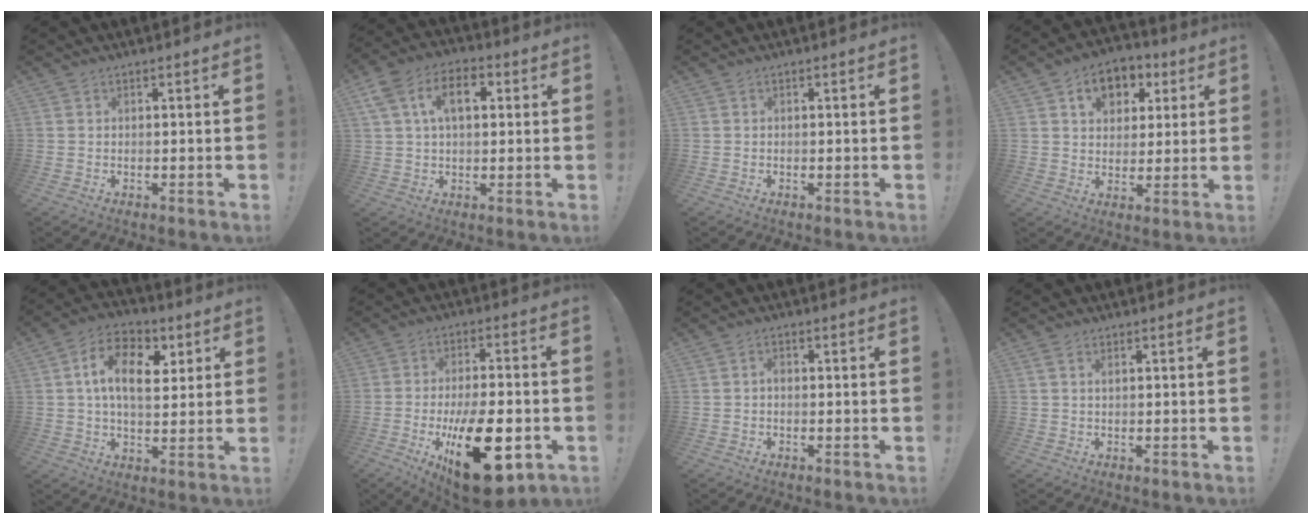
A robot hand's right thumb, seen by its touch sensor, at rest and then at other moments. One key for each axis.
{"total": 12.3, "fx": 3.5, "fy": 7.5, "fz": 9.1, "tx": -0.159, "ty": 0.014, "tz": 0.065}
{"total": 0.0}
{"total": 9.9, "fx": 4.3, "fy": 7.7, "fz": 4.5, "tx": -0.062, "ty": -0.015, "tz": 0.081}
{"total": 14.3, "fx": 4.5, "fy": 8.9, "fz": 10.2, "tx": -0.163, "ty": -0.014, "tz": 0.080}
{"total": 24.1, "fx": -7.4, "fy": 10.6, "fz": 20.3, "tx": -0.318, "ty": 0.039, "tz": -0.097}
{"total": 0.9, "fx": -0.4, "fy": 0.6, "fz": 0.5, "tx": -0.013, "ty": 0.004, "tz": -0.009}
{"total": 0.9, "fx": 0.4, "fy": 0.1, "fz": 0.8, "tx": -0.009, "ty": -0.001, "tz": 0.004}